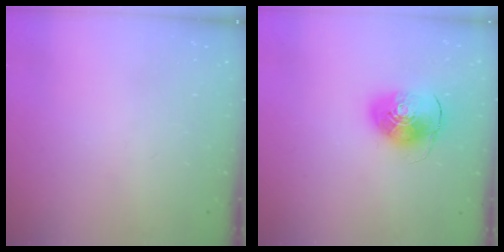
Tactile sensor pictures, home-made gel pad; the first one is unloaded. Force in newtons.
{"total": 9.3, "press": 9.3, "slide": 1.1}